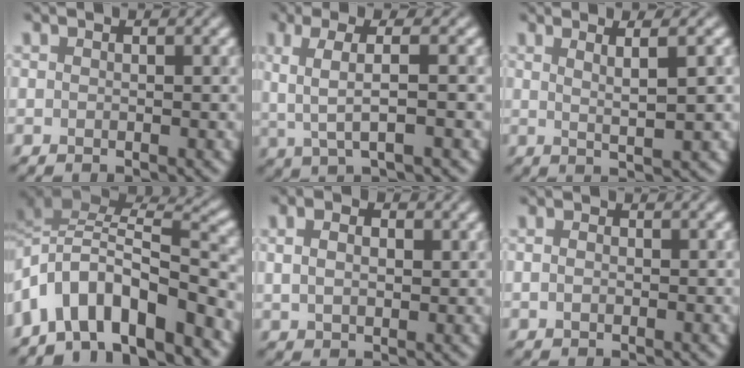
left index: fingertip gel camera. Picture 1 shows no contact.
{"total": 4.0, "force": [0.6, 1.1, 3.8], "torque": [-0.072, 0.007, 0.014]}
{"total": 3.3, "force": [1.1, 0.6, 3.0], "torque": [-0.047, 0.007, 0.017]}
{"total": 8.8, "force": [-4.6, 3.6, 6.6], "torque": [-0.099, 0.018, -0.087]}
{"total": 3.9, "force": [1.4, 2.6, 2.6], "torque": [-0.041, 0.015, 0.015]}
{"total": 0.9, "force": [-0.1, 0.7, 0.5], "torque": [-0.013, 0.002, 0.000]}